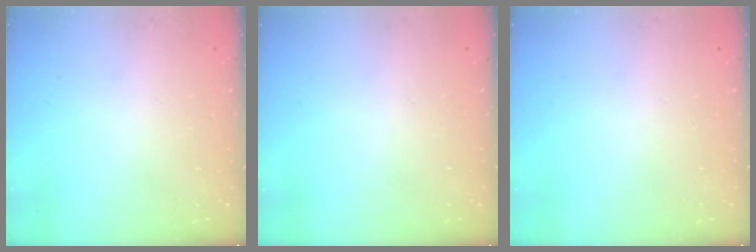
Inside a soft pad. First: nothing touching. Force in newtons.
{"total": 0.0}
{"total": 0.0}